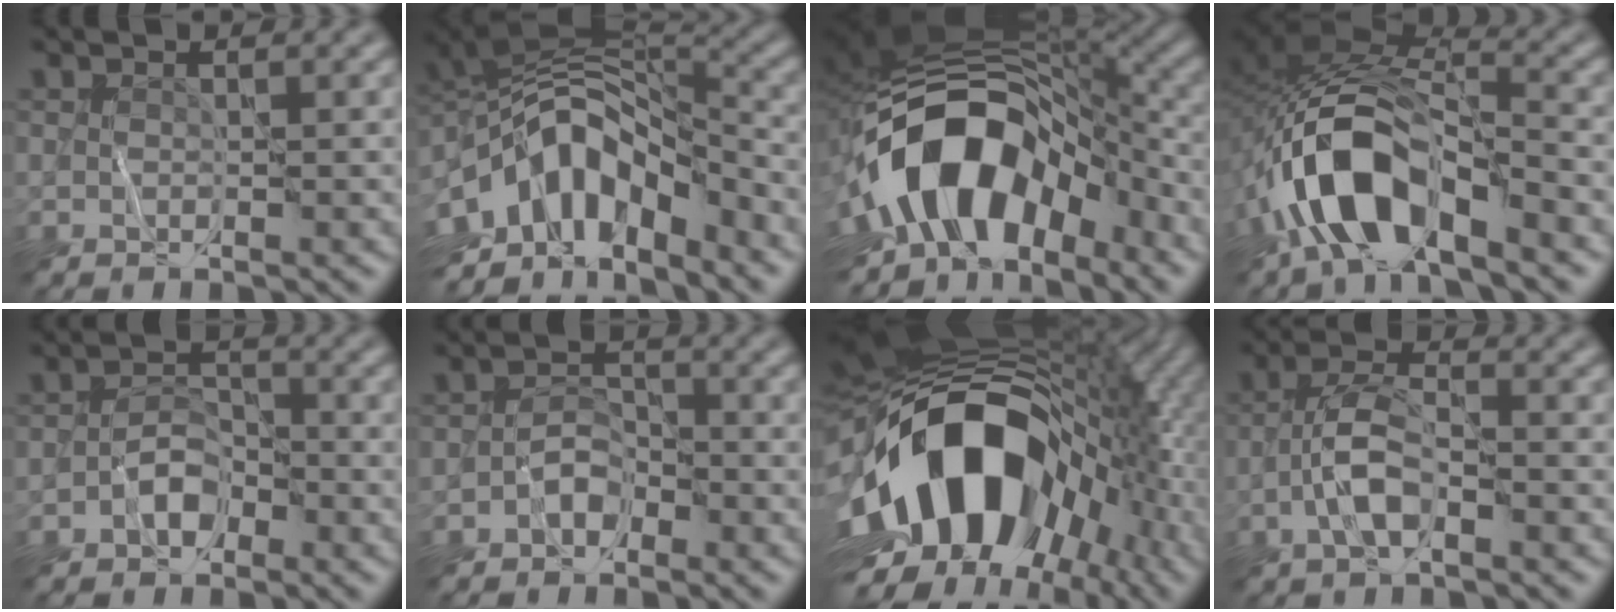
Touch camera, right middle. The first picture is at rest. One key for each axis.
{"total": 11.4, "fx": -4.1, "fy": 6.2, "fz": 8.6, "tx": -0.139, "ty": 0.011, "tz": -0.079}
{"total": 13.5, "fx": -5.1, "fy": 8.3, "fz": 9.3, "tx": -0.150, "ty": 0.012, "tz": -0.099}
{"total": 9.9, "fx": -5.0, "fy": 4.8, "fz": 7.2, "tx": -0.133, "ty": 0.007, "tz": -0.096}
{"total": 2.6, "fx": -1.3, "fy": 1.7, "fz": 1.5, "tx": -0.015, "ty": 0.011, "tz": -0.027}
{"total": 2.2, "fx": -1.3, "fy": 1.5, "fz": 1.1, "tx": -0.010, "ty": 0.011, "tz": -0.028}
{"total": 18.3, "fx": -2.7, "fy": 12.1, "fz": 13.5, "tx": -0.233, "ty": -0.008, "tz": -0.045}
{"total": 4.0, "fx": -1.6, "fy": 1.5, "fz": 3.3, "tx": -0.061, "ty": 0.011, "tz": -0.038}